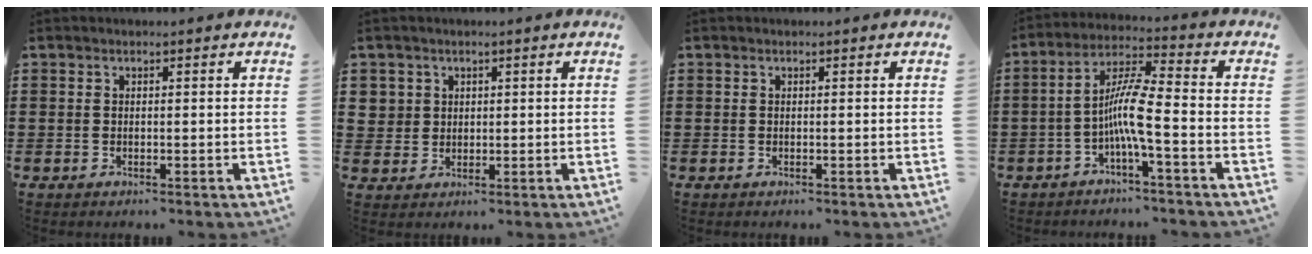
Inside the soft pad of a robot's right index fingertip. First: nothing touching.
{"total": 2.8, "force": [1.0, 2.6, 0.2], "torque": [-0.017, 0.012, 0.019]}
{"total": 0.0}
{"total": 7.8, "force": [-2.7, 1.0, 7.3], "torque": [-0.147, -0.002, -0.055]}